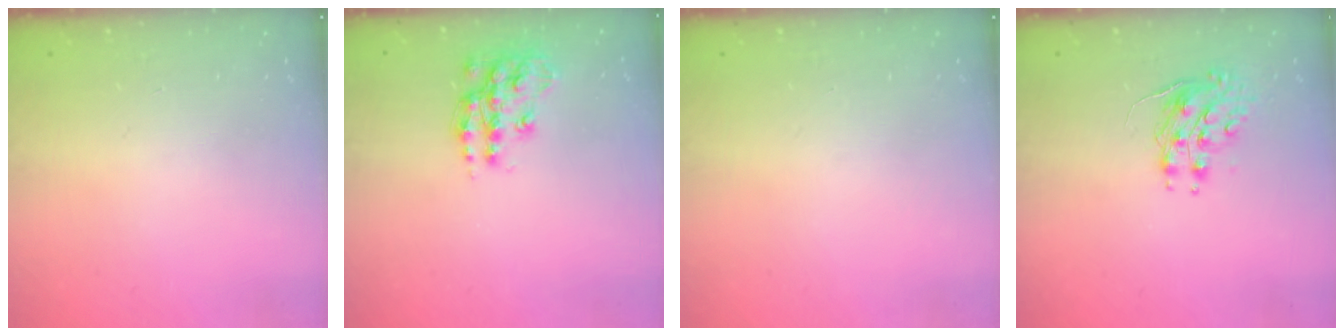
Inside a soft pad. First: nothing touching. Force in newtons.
{"total": 13.4, "press": 13.4, "slide": 0.9}
{"total": 0.0}
{"total": 8.5, "press": 8.4, "slide": 0.6}